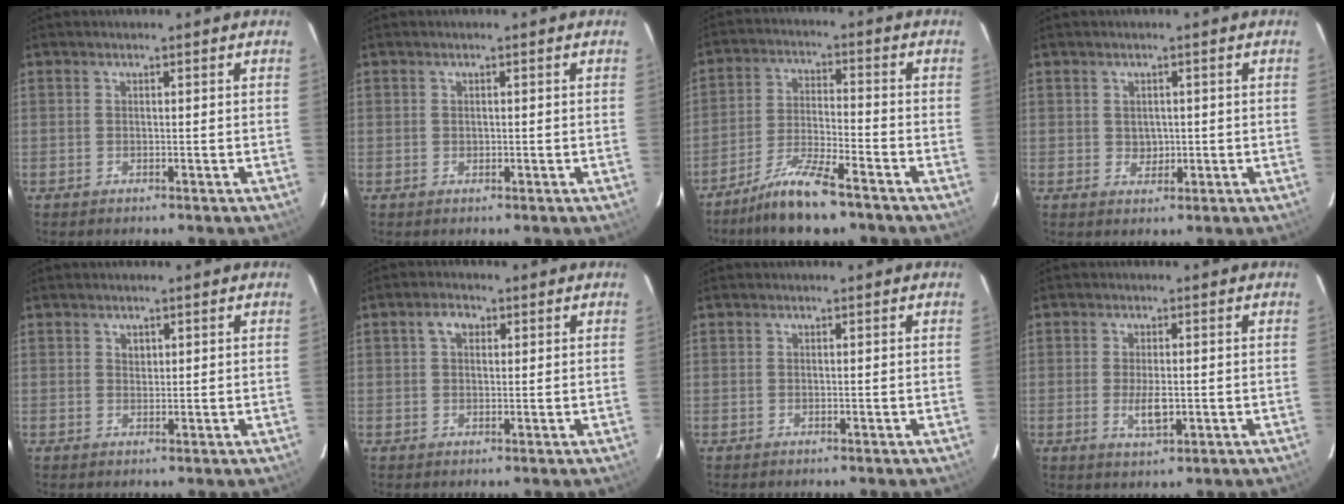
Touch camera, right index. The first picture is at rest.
{"total": 0.6, "force": [0.1, 0.6, 0.1], "torque": [0.002, -0.001, 0.003]}
{"total": 9.9, "force": [-7.8, 1.6, 5.9], "torque": [-0.128, -0.006, -0.145]}
{"total": 2.3, "force": [0.2, 2.2, 0.8], "torque": [-0.009, 0.001, 0.008]}
{"total": 1.3, "force": [0.7, 1.0, 0.4], "torque": [-0.002, 0.004, 0.012]}
{"total": 2.8, "force": [1.0, 2.0, 1.7], "torque": [-0.029, 0.011, 0.019]}
{"total": 0.0}
{"total": 4.3, "force": [-0.8, 1.8, 3.8], "torque": [-0.072, -0.009, -0.010]}